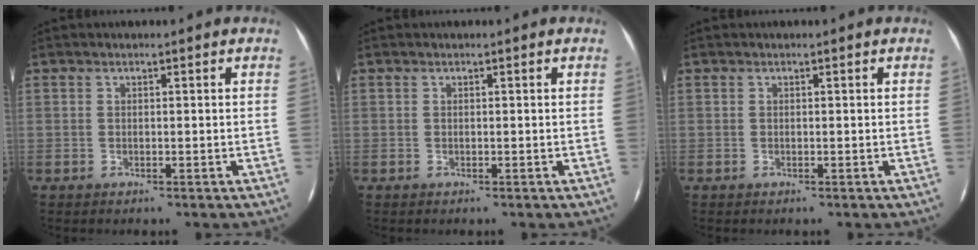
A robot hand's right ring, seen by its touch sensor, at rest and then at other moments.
{"total": 0.0}
{"total": 0.0}